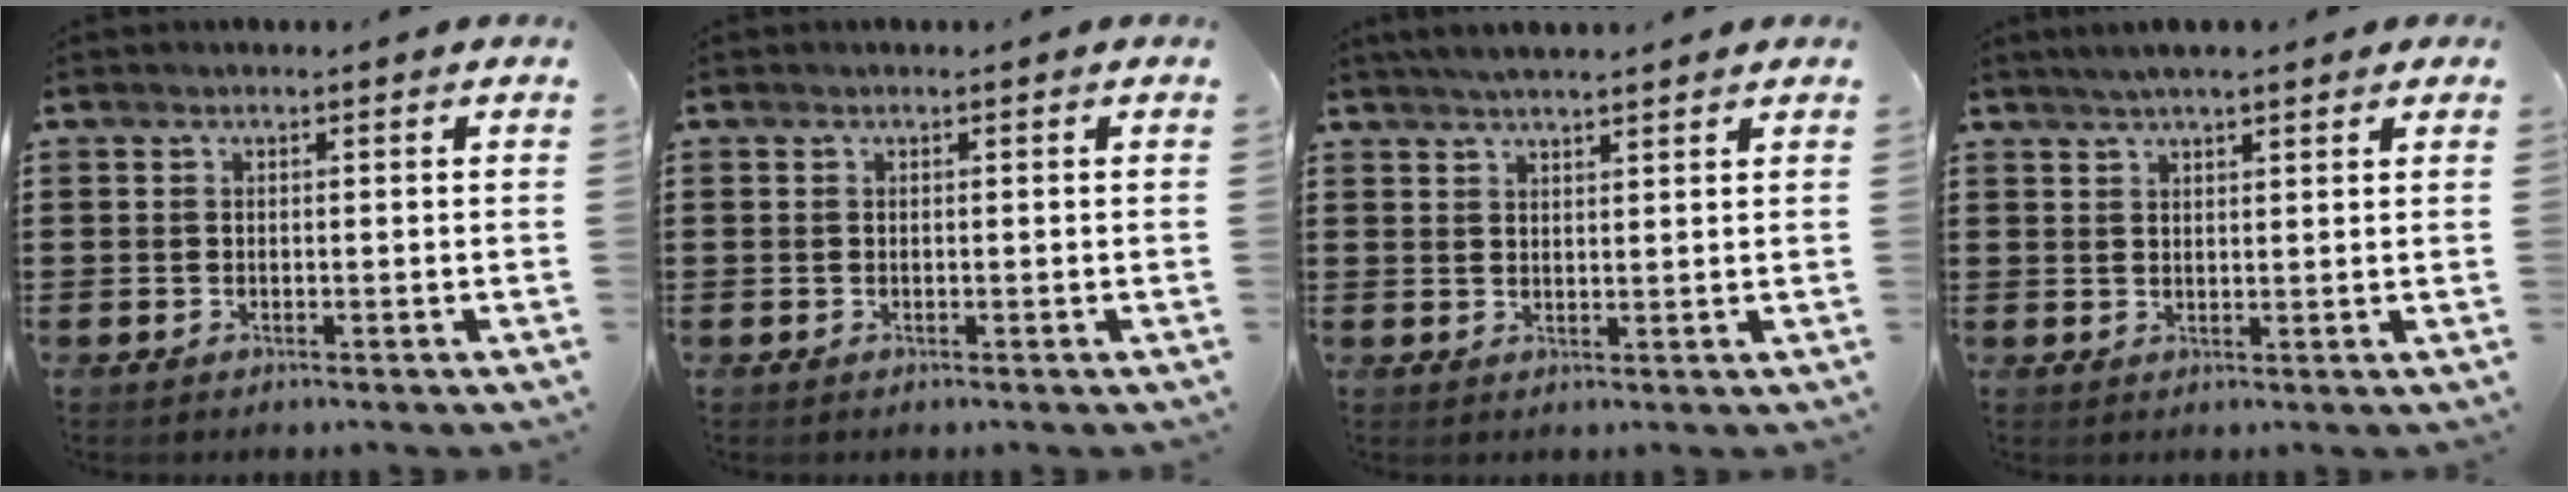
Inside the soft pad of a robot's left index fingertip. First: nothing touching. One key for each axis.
{"total": 0.0}
{"total": 2.8, "fx": 2.7, "fy": -0.1, "fz": 0.9, "tx": -0.023, "ty": 0.001, "tz": 0.050}
{"total": 3.3, "fx": 2.7, "fy": 0.6, "fz": 1.9, "tx": -0.041, "ty": 0.006, "tz": 0.049}